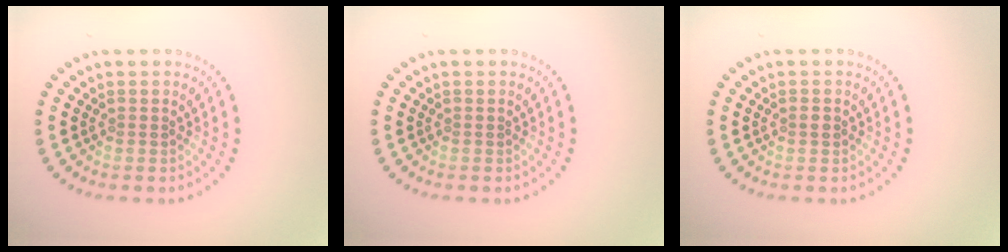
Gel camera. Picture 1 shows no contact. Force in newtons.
{"total": 0.0}
{"total": 0.9, "press": 0.9, "slide": 0.0}